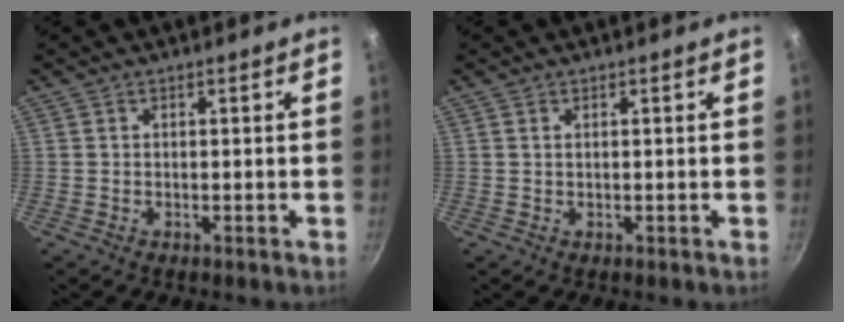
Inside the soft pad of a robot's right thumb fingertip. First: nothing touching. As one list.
[{"total": 0.5, "force": [0.3, 0.2, 0.4], "torque": [-0.010, 0.000, 0.007]}]